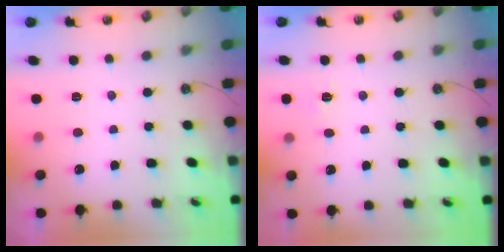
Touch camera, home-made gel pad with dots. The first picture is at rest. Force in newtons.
{"total": 4.7, "press": 4.6, "slide": 0.7}